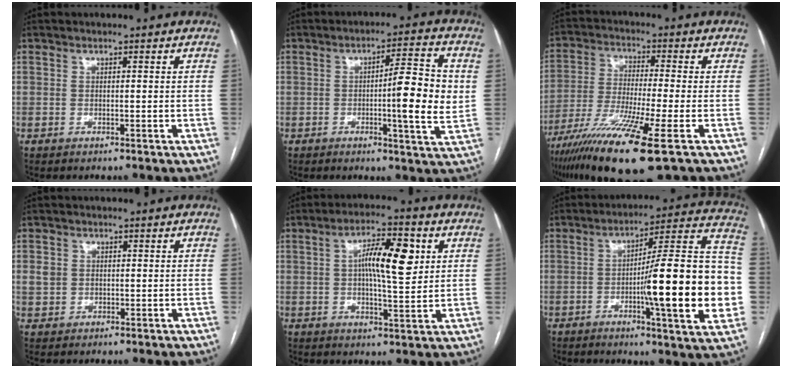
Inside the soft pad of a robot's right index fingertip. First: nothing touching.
{"total": 10.8, "force": [0.0, 0.7, 10.8], "torque": [-0.150, 0.001, -0.006]}
{"total": 14.8, "force": [-8.5, -0.1, 12.1], "torque": [-0.245, -0.041, -0.155]}
{"total": 2.6, "force": [0.4, 2.4, 1.0], "torque": [-0.019, 0.011, 0.012]}
{"total": 9.9, "force": [2.3, 2.3, 9.3], "torque": [-0.161, 0.014, 0.037]}
{"total": 21.1, "force": [-3.6, 1.5, 20.8], "torque": [-0.255, 0.015, -0.051]}